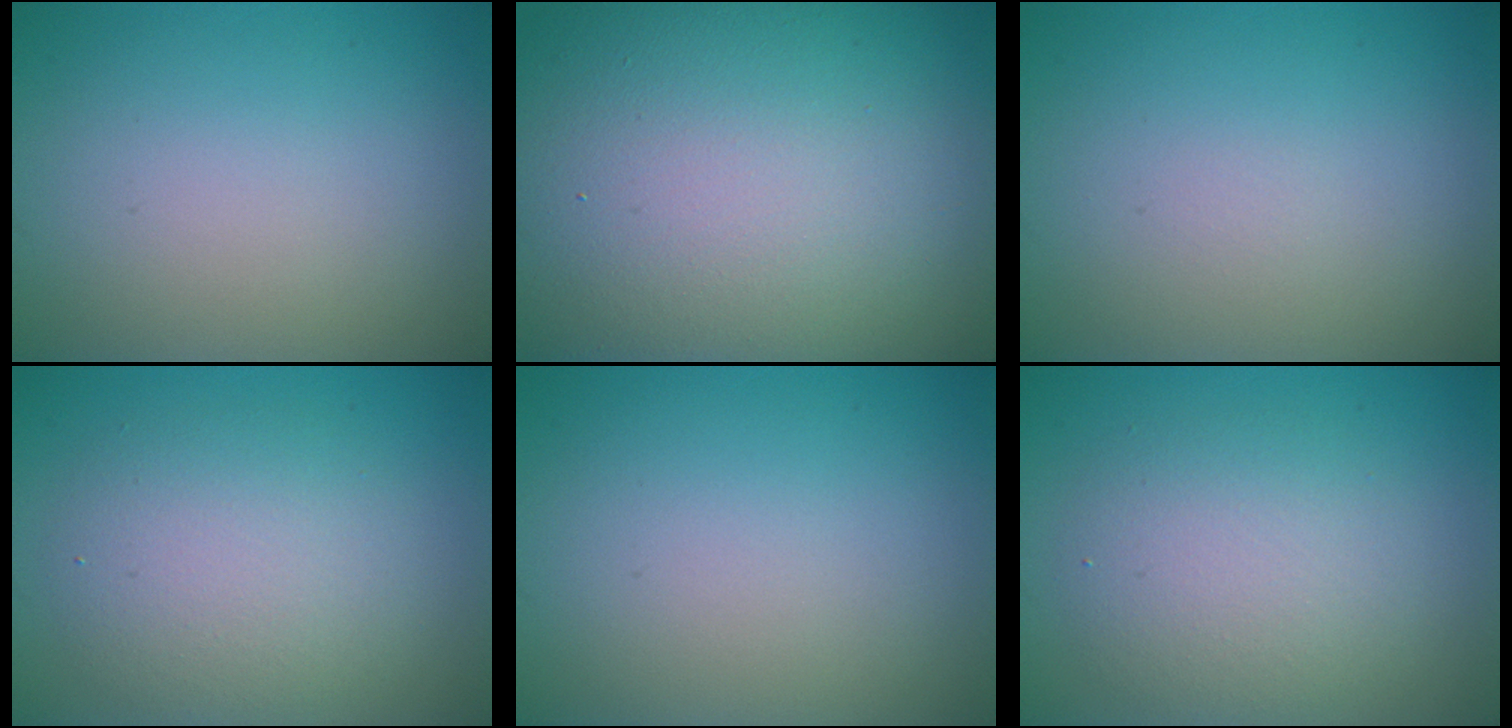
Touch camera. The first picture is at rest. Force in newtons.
{"total": 22.3, "press": 22.3, "slide": 1.1}
{"total": 0.0}
{"total": 4.9, "press": 4.8, "slide": 0.8}
{"total": 0.0}
{"total": 4.0, "press": 4.0, "slide": 0.2}